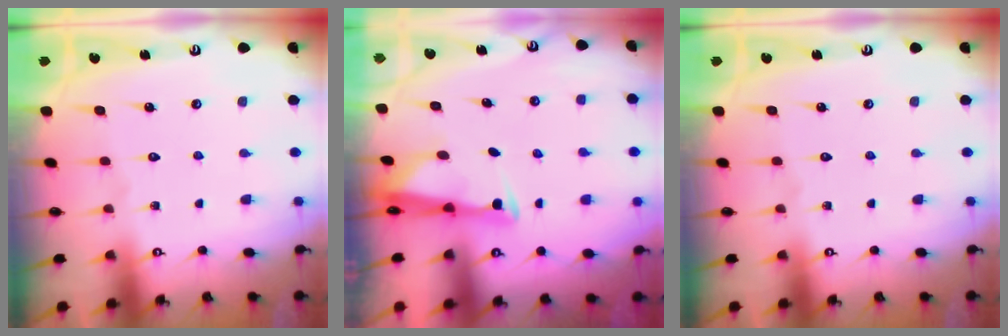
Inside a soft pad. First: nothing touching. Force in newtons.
{"total": 2.9, "press": 2.8, "slide": 0.7}
{"total": 0.0}